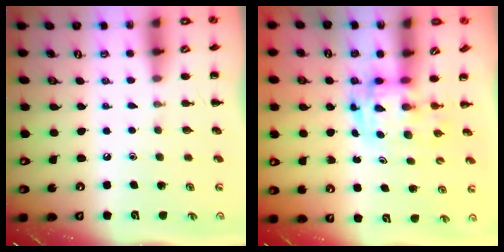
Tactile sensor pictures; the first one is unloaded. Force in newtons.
{"total": 2.8, "press": 2.7, "slide": 0.5}